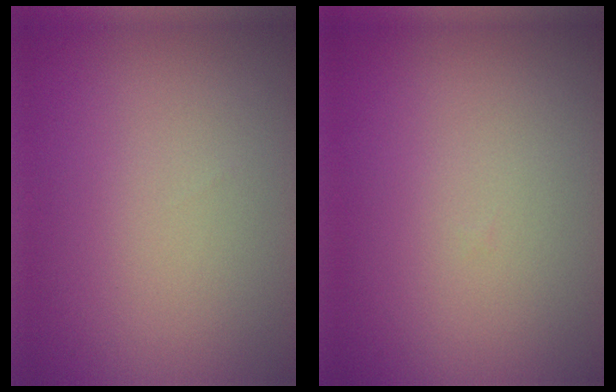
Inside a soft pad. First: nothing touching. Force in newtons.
{"total": 0.0}